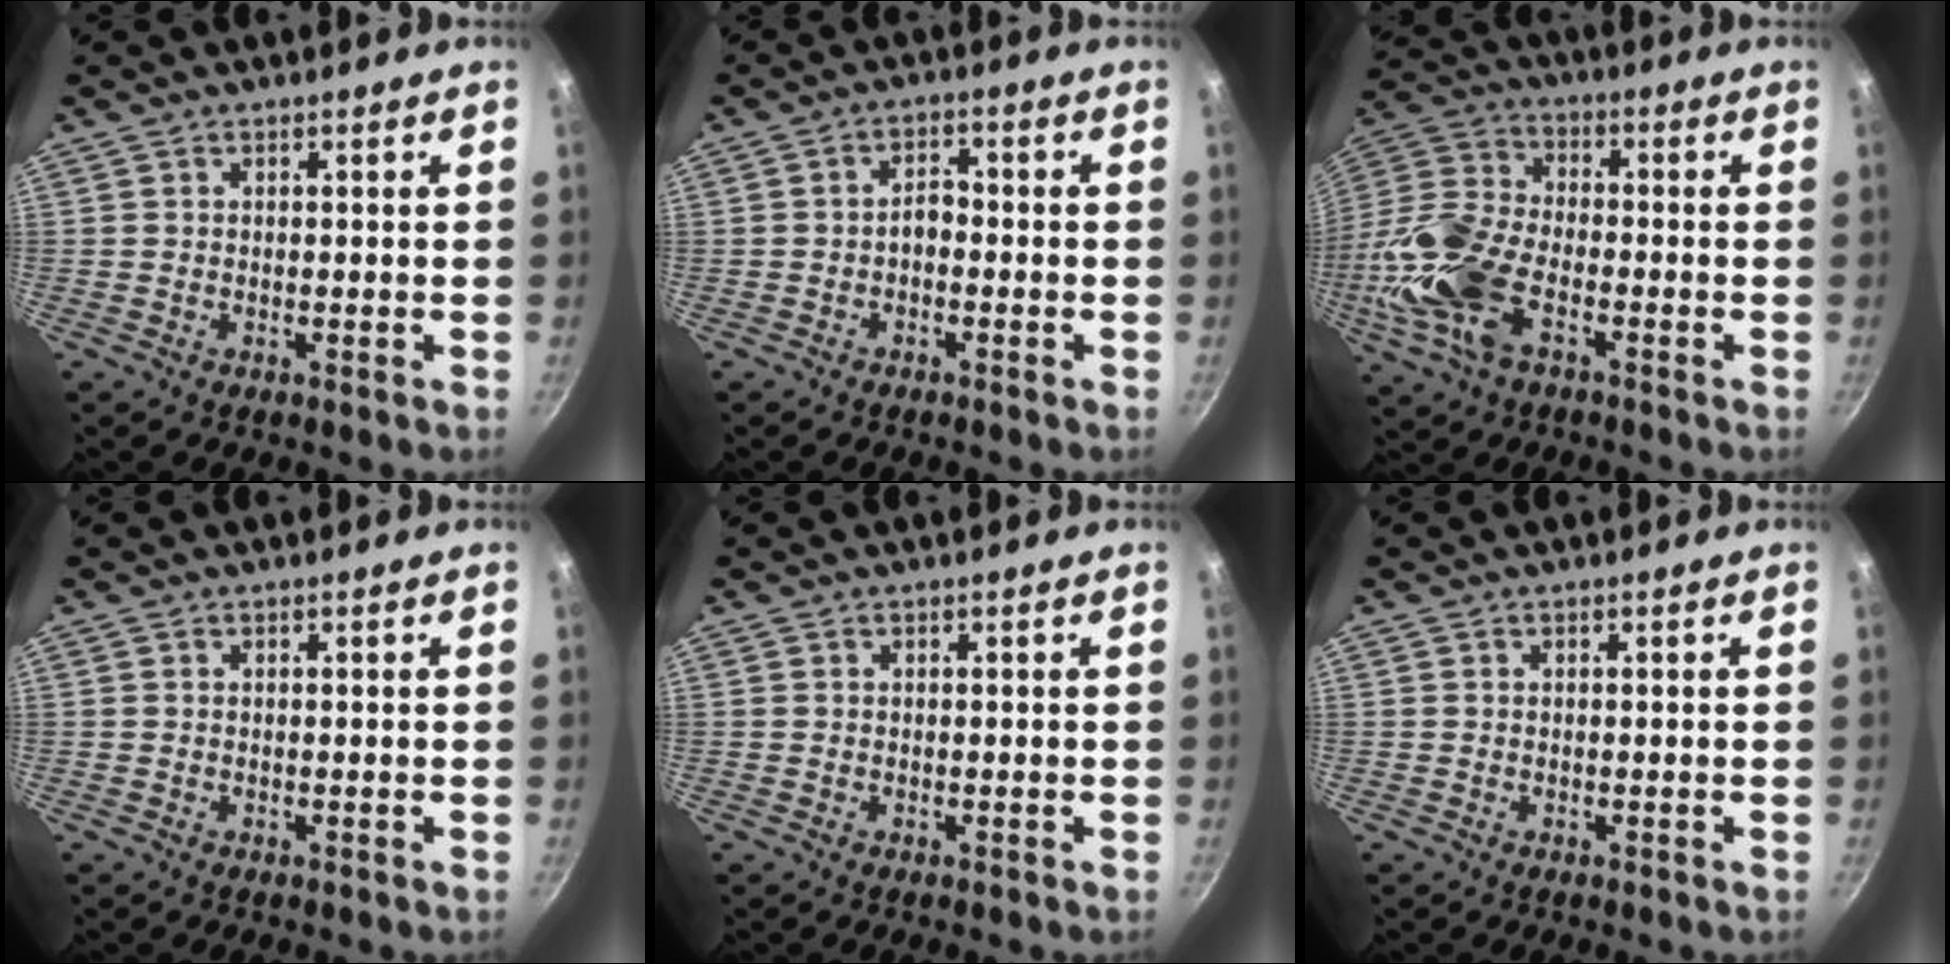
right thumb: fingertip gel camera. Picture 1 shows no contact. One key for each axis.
{"total": 2.7, "fx": -1.0, "fy": 1.6, "fz": 1.9, "tx": -0.023, "ty": 0.019, "tz": -0.021}
{"total": 16.9, "fx": -6.0, "fy": 8.8, "fz": 13.1, "tx": -0.278, "ty": 0.024, "tz": -0.135}
{"total": 0.0}
{"total": 0.0}
{"total": 0.0}